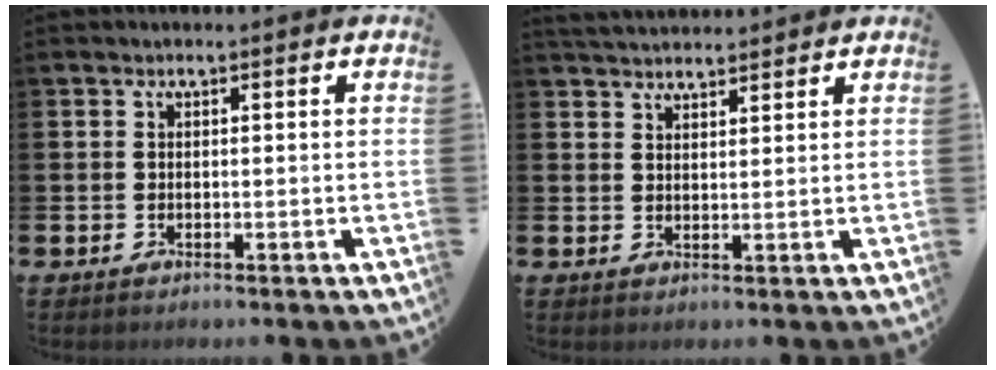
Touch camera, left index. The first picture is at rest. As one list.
[{"total": 3.3, "force": [3.3, 0.6, 0.2], "torque": [-0.007, -0.014, 0.060]}]